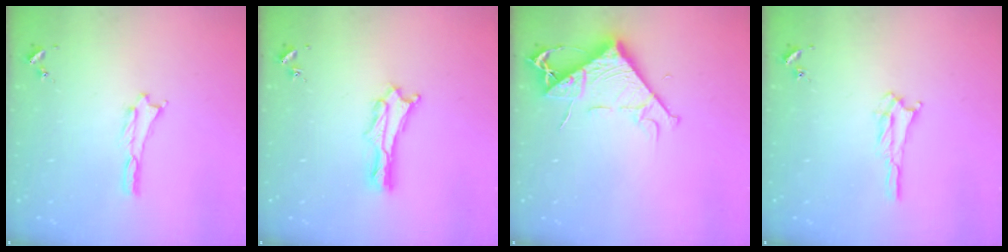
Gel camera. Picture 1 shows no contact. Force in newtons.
{"total": 2.0, "press": 2.0, "slide": 0.2}
{"total": 7.8, "press": 7.8, "slide": 0.8}
{"total": 2.3, "press": 2.2, "slide": 0.4}